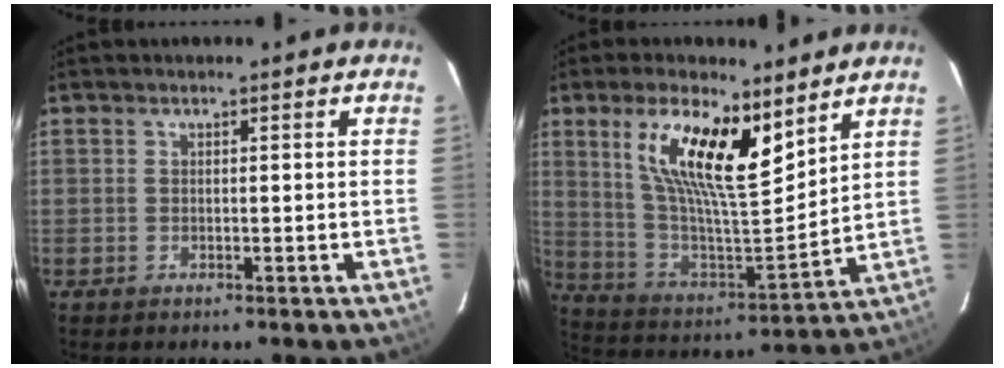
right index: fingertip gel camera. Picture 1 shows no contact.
{"total": 17.6, "force": [9.7, 5.6, 13.6], "torque": [-0.254, 0.004, 0.186]}